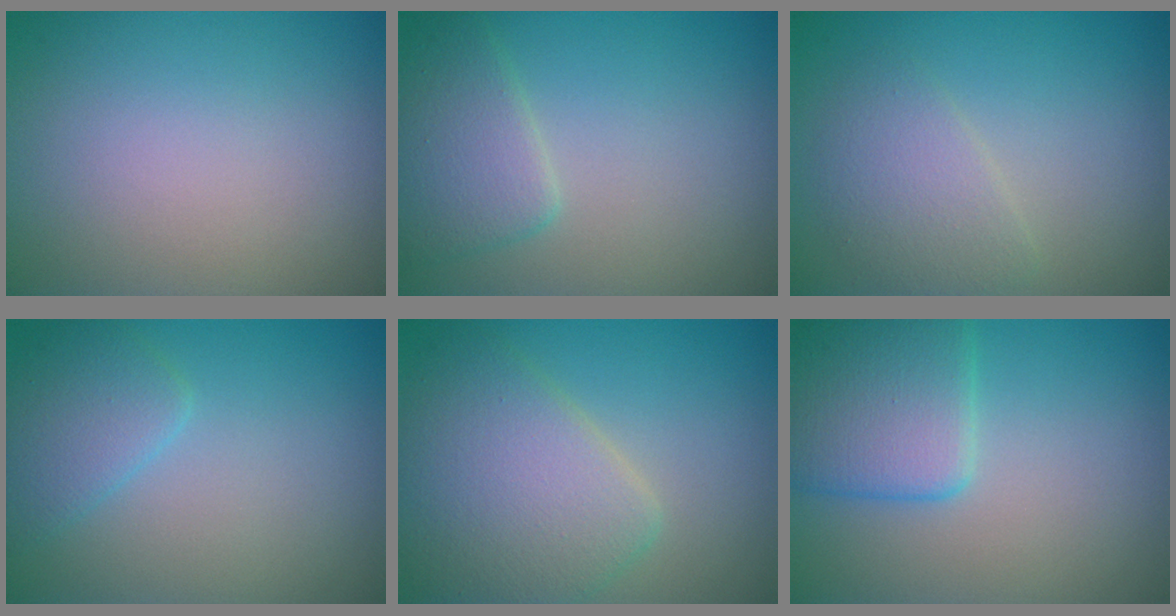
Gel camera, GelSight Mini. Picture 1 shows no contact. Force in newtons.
{"total": 3.2, "press": 3.2, "slide": 0.2}
{"total": 2.5, "press": 2.5, "slide": 0.1}
{"total": 2.5, "press": 2.5, "slide": 0.1}
{"total": 6.0, "press": 5.9, "slide": 0.4}
{"total": 4.9, "press": 4.9, "slide": 0.2}